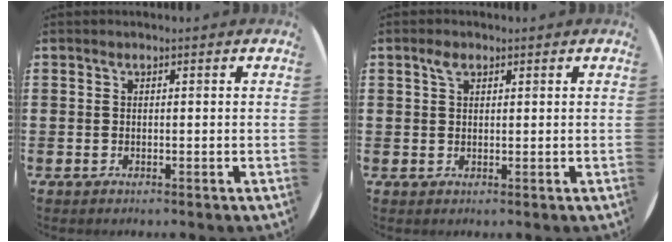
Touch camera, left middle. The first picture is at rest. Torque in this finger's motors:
{"motor_torque": [0.23, -0.15, -0.12, -0.02]}